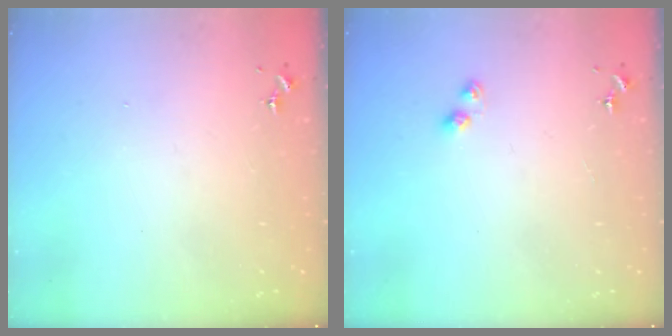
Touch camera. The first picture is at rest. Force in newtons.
{"total": 3.2, "press": 3.2, "slide": 0.4}